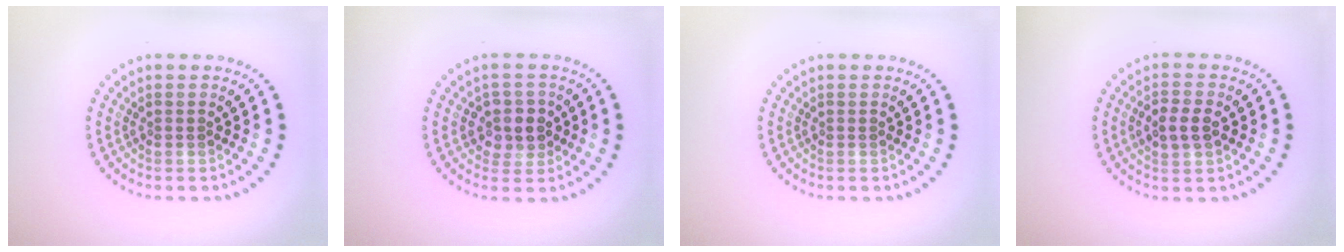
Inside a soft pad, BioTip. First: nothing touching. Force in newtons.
{"total": 2.6, "press": 2.4, "slide": 1.1}
{"total": 0.0}
{"total": 2.7, "press": 2.7, "slide": 0.2}